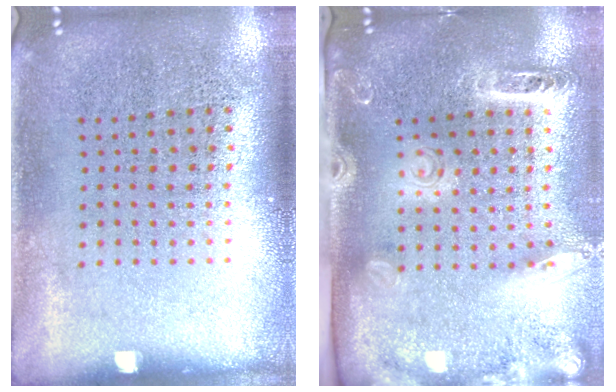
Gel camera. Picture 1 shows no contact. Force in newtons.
{"total": 2.7, "press": 2.1, "slide": 1.8}